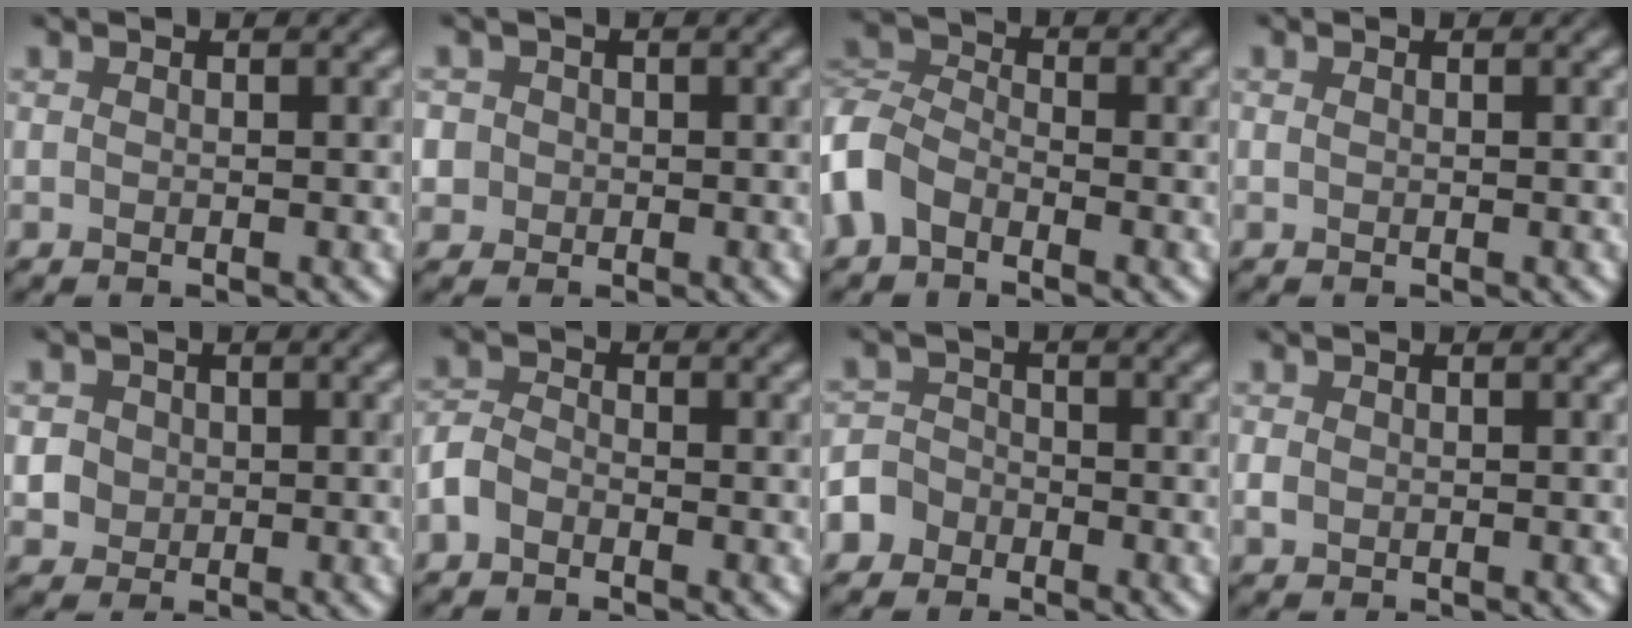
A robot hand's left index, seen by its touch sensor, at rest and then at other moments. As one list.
[{"total": 1.8, "force": [-0.3, 1.8, -0.1], "torque": [0.018, 0.007, -0.009]}, {"total": 4.0, "force": [-2.7, 2.6, 1.5], "torque": [-0.032, 0.004, -0.069]}, {"total": 0.0}, {"total": 3.0, "force": [-0.3, 3.0, 0.3], "torque": [0.011, 0.016, -0.006]}, {"total": 1.9, "force": [-1.6, 0.9, 0.4], "torque": [-0.007, 0.004, -0.039]}, {"total": 3.5, "force": [-2.7, 2.3, -0.3], "torque": [0.030, -0.004, -0.054]}, {"total": 0.8, "force": [-0.1, 0.7, 0.3], "torque": [-0.005, 0.003, -0.001]}]